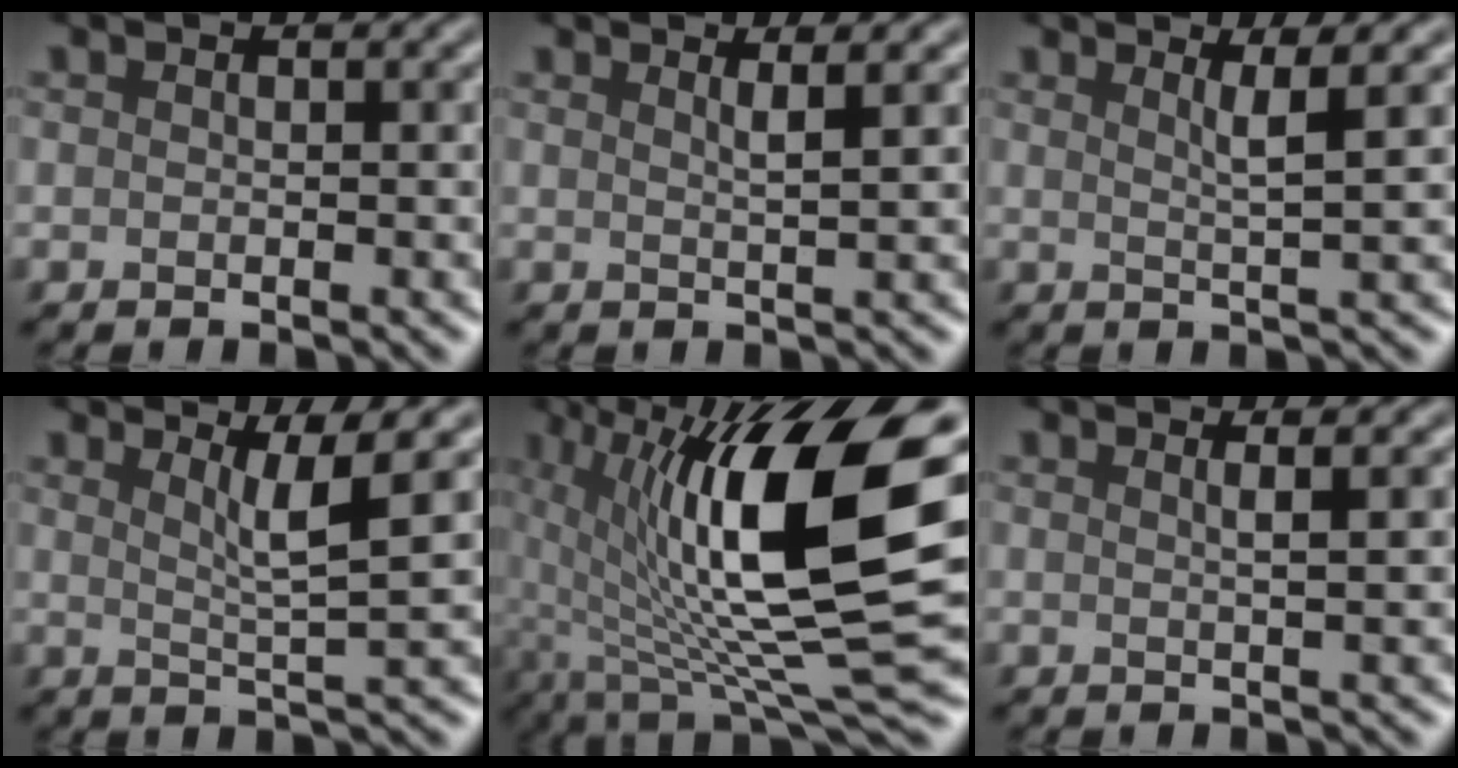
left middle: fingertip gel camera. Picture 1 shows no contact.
{"total": 1.6, "force": [0.9, 0.2, 1.2], "torque": [-0.017, 0.006, 0.014]}
{"total": 2.3, "force": [1.2, 0.2, 2.0], "torque": [-0.033, 0.005, 0.023]}
{"total": 3.5, "force": [1.5, 0.2, 3.2], "torque": [-0.053, -0.002, 0.036]}
{"total": 14.1, "force": [1.8, 4.5, 13.2], "torque": [-0.220, -0.018, 0.038]}
{"total": 2.0, "force": [1.0, 0.7, 1.6], "torque": [-0.012, 0.011, -0.007]}